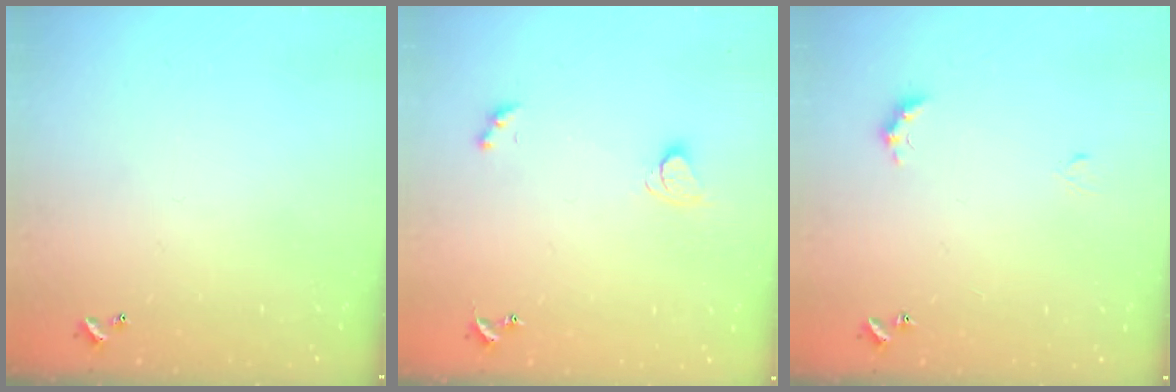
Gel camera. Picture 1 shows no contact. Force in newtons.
{"total": 2.4, "press": 2.3, "slide": 0.6}
{"total": 2.8, "press": 2.7, "slide": 0.6}